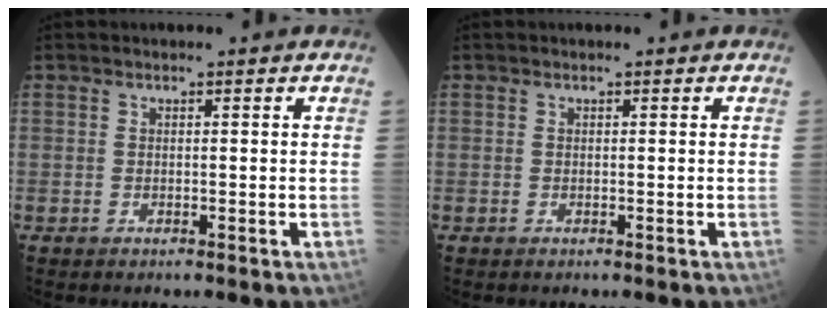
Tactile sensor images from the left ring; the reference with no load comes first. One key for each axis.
{"total": 0.0}